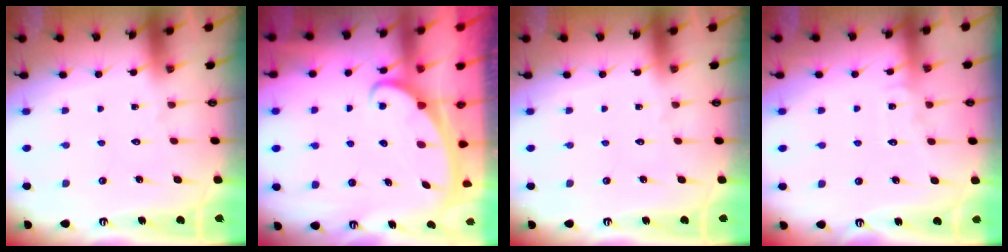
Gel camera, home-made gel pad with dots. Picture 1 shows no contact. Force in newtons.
{"total": 2.3, "press": 2.2, "slide": 0.3}
{"total": 0.0}
{"total": 4.8, "press": 4.8, "slide": 0.4}